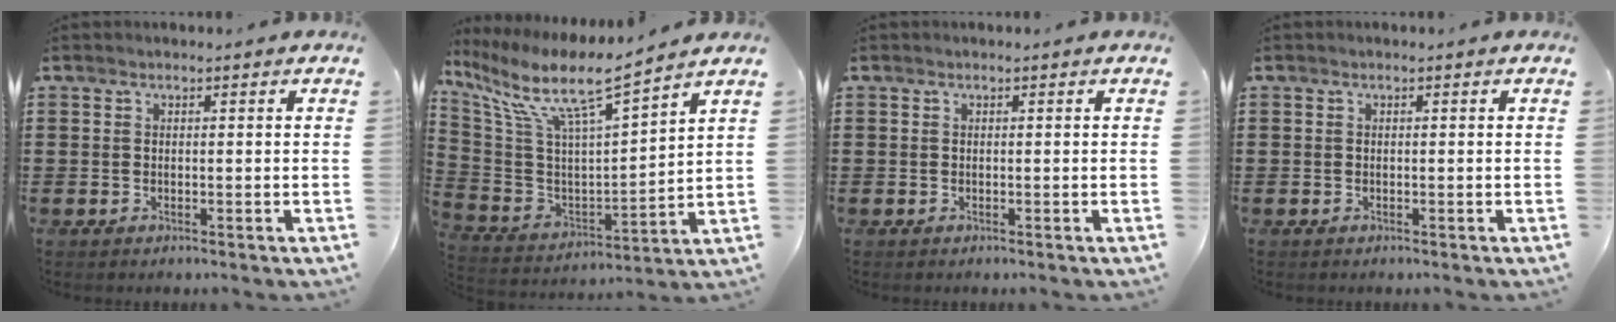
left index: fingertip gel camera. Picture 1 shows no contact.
{"total": 10.3, "force": [7.4, 1.1, 7.1], "torque": [-0.163, -0.051, 0.117]}
{"total": 0.0}
{"total": 0.0}